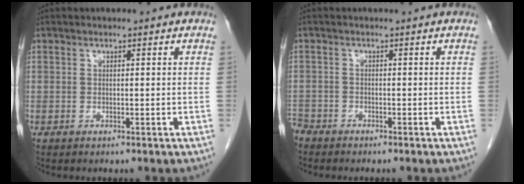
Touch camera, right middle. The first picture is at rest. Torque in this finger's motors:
{"motor_torque": [0.39, -0.32, 0.33, 0.07]}